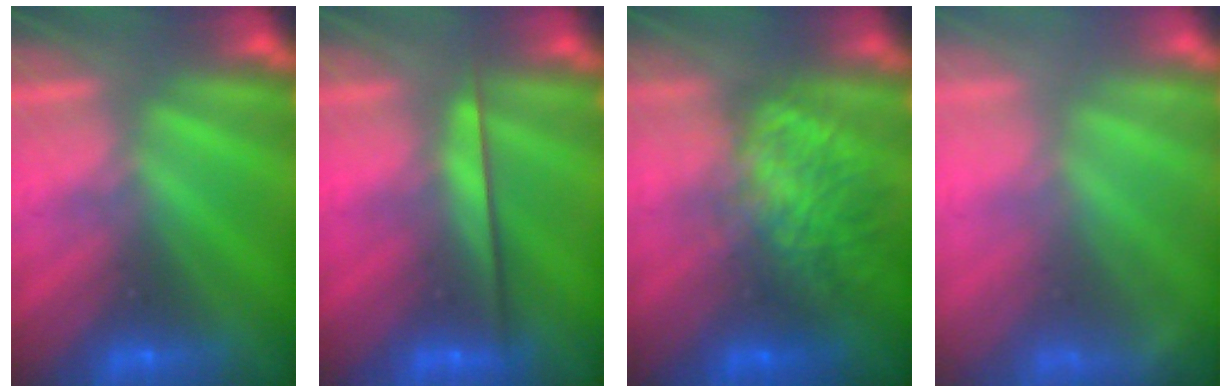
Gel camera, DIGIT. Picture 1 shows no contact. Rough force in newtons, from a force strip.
{"total": 2.4}
{"total": 10.2}
{"total": 1.4}